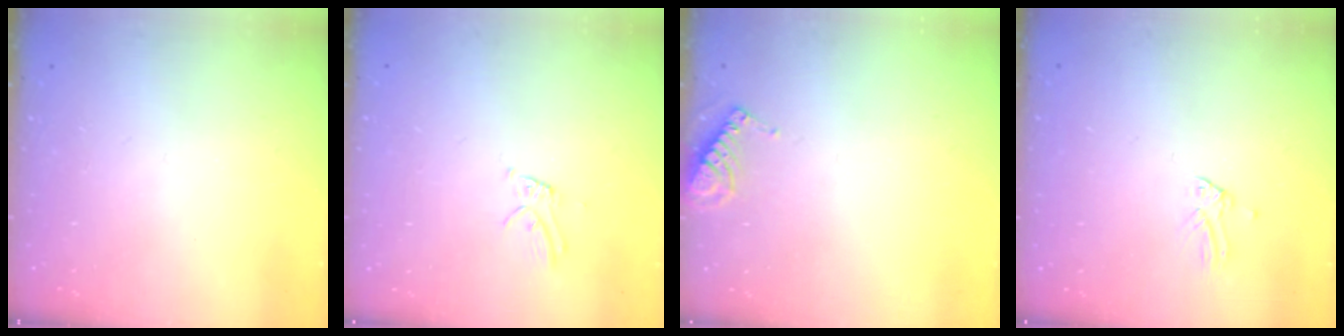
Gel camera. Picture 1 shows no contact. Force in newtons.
{"total": 4.1, "press": 4.1, "slide": 0.1}
{"total": 6.2, "press": 6.2, "slide": 0.4}
{"total": 0.0}